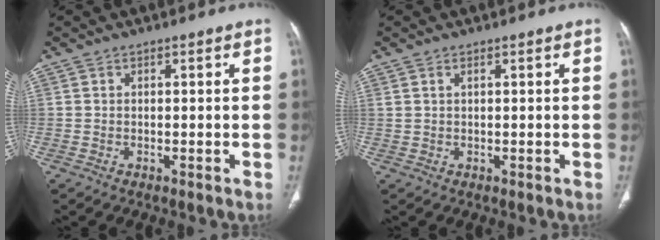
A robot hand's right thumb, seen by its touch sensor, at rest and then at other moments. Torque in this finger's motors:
{"motor_torque": [-0.07, -0.03, -0.16, -0.02, 0.07]}